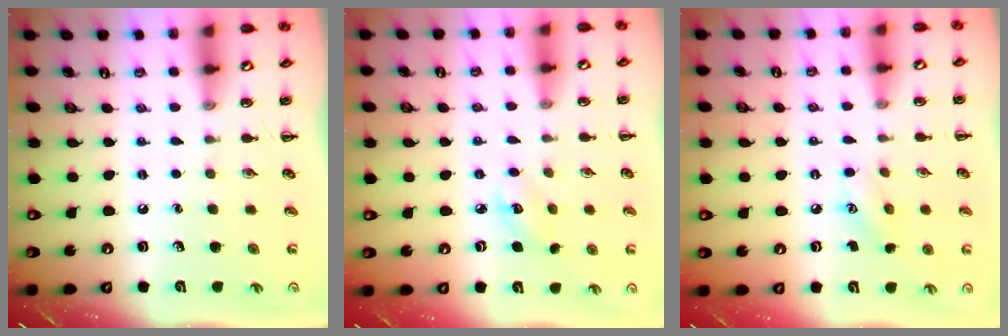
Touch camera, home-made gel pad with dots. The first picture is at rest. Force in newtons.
{"total": 3.7, "press": 3.6, "slide": 0.8}
{"total": 5.5, "press": 5.3, "slide": 1.5}